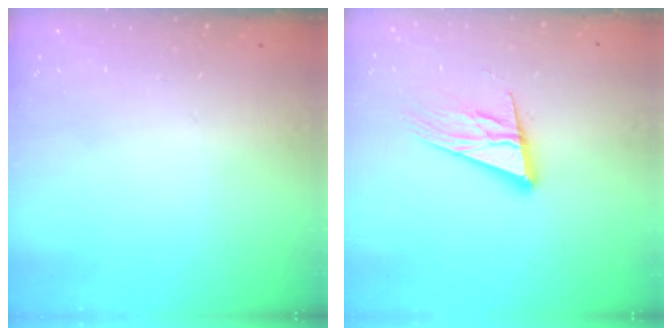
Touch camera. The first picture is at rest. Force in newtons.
{"total": 14.7, "press": 14.1, "slide": 4.0}